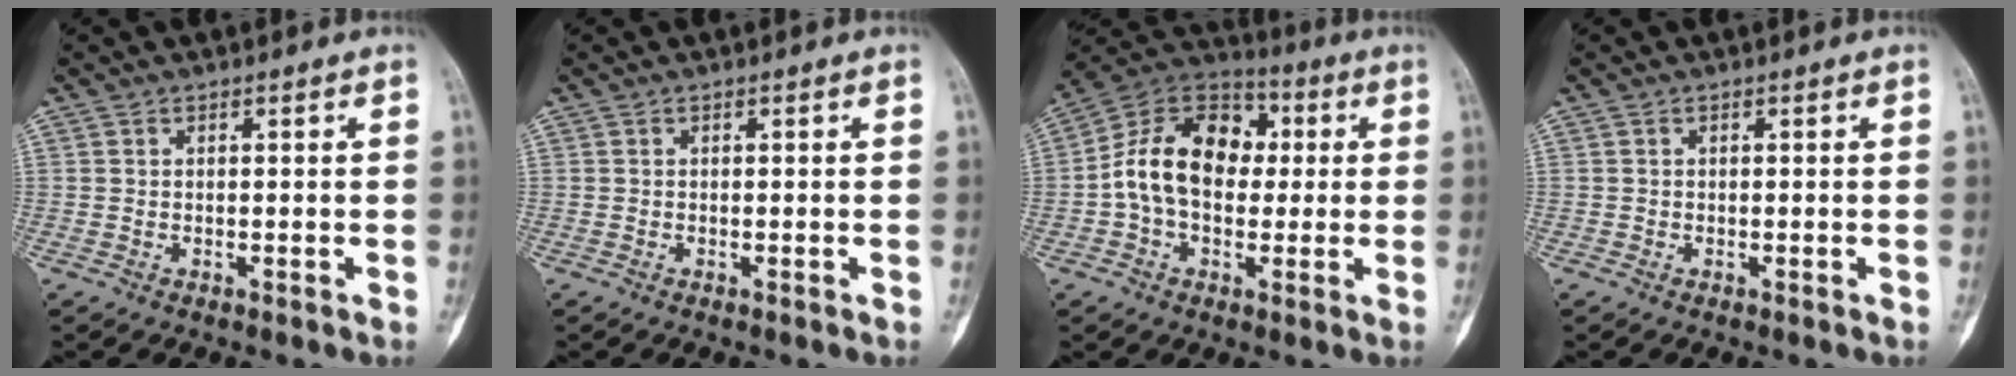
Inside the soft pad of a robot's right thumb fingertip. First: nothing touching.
{"total": 0.0}
{"total": 15.9, "force": [0.4, 11.2, 11.2], "torque": [-0.170, 0.038, -0.003]}
{"total": 0.0}